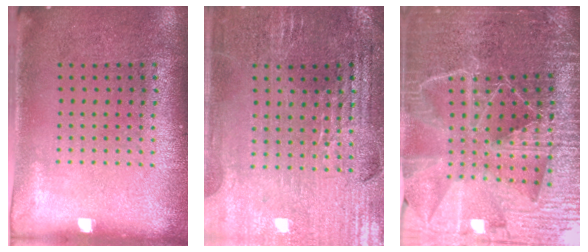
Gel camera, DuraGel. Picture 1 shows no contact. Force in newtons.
{"total": 2.9, "press": 2.8, "slide": 0.5}
{"total": 6.5, "press": 5.5, "slide": 3.3}